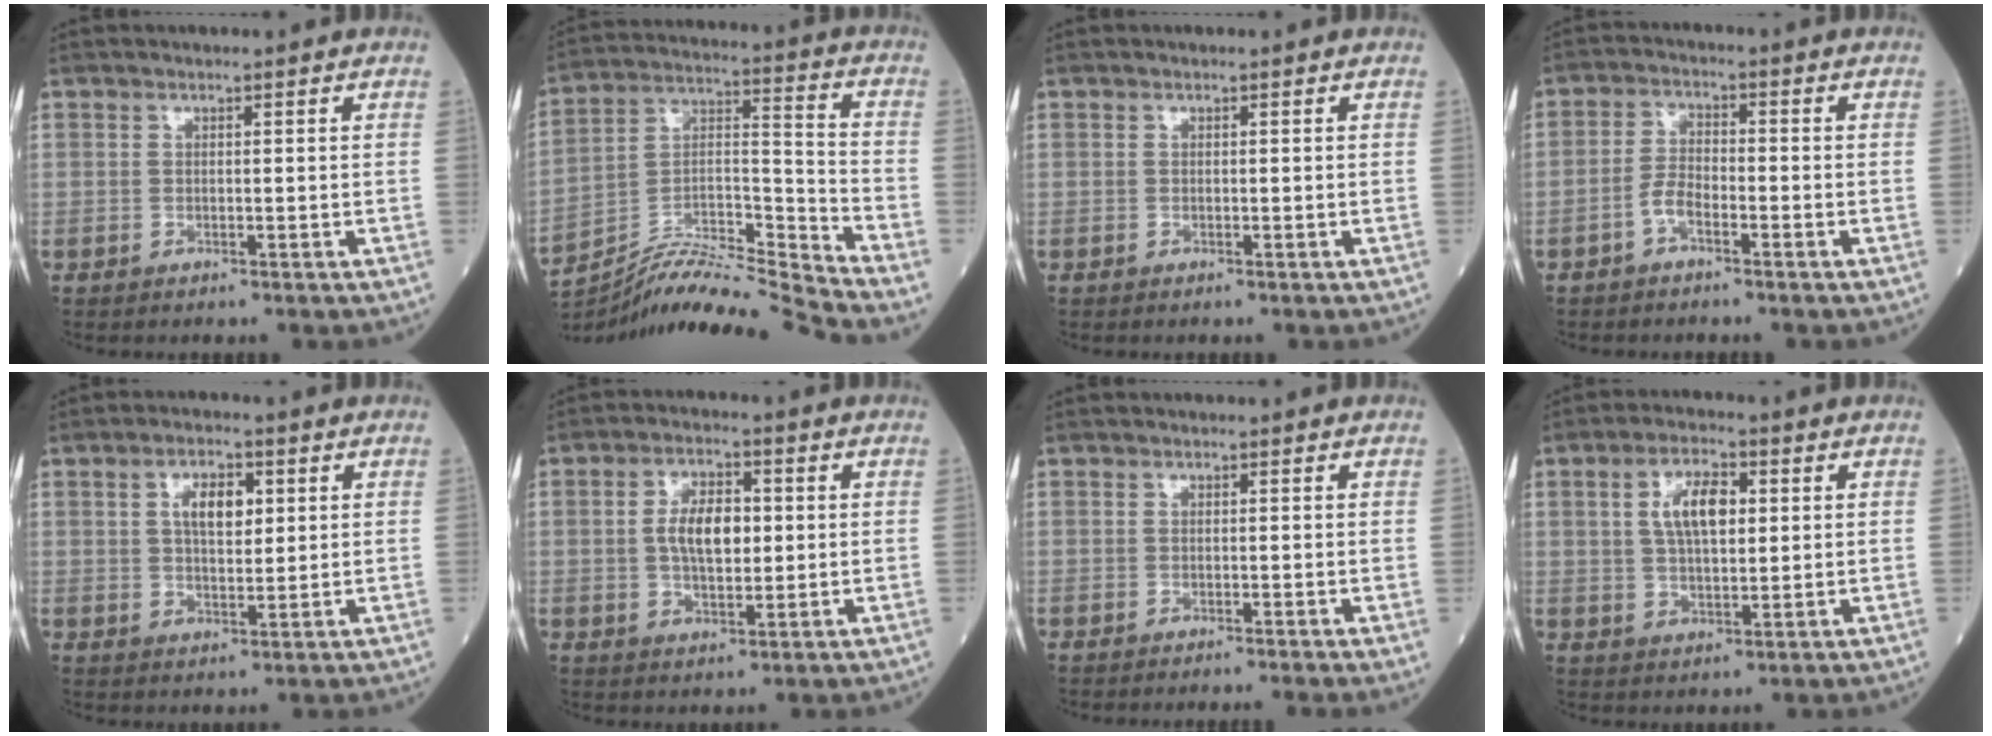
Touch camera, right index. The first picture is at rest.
{"total": 15.3, "force": [-14.6, -2.1, 3.8], "torque": [-0.066, 0.038, -0.263]}
{"total": 0.0}
{"total": 3.5, "force": [-2.0, 1.3, 2.5], "torque": [-0.050, 0.007, -0.041]}
{"total": 5.5, "force": [1.7, 2.5, 4.6], "torque": [-0.079, 0.008, 0.030]}
{"total": 7.0, "force": [0.6, 3.3, 6.2], "torque": [-0.116, 0.012, 0.010]}
{"total": 2.2, "force": [-1.8, -0.9, 0.8], "torque": [-0.005, 0.004, -0.028]}
{"total": 7.2, "force": [1.9, 3.0, 6.3], "torque": [-0.120, 0.012, 0.036]}